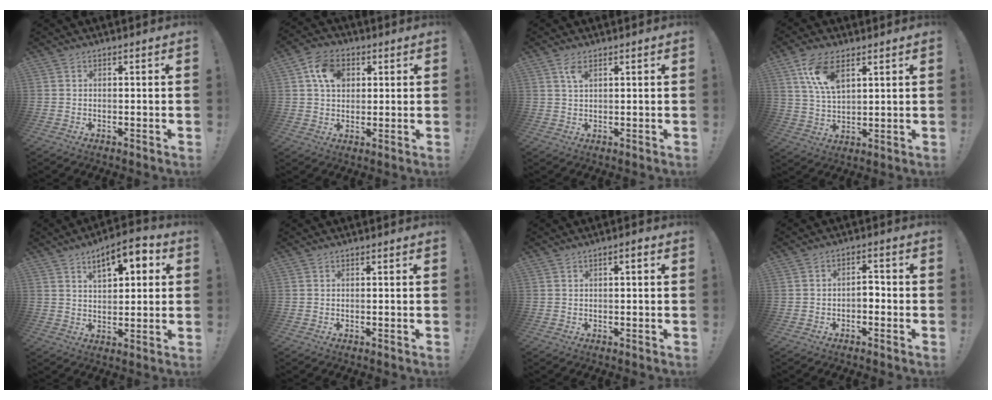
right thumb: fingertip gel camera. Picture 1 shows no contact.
{"total": 8.8, "force": [2.6, 6.7, 5.1], "torque": [-0.093, 0.012, 0.053]}
{"total": 3.1, "force": [1.5, 1.3, 2.3], "torque": [-0.044, 0.000, 0.025]}
{"total": 10.3, "force": [5.5, 5.2, 7.0], "torque": [-0.145, -0.010, 0.105]}
{"total": 9.5, "force": [4.6, 4.1, 7.3], "torque": [-0.105, -0.018, 0.078]}
{"total": 0.0}
{"total": 1.5, "force": [-0.3, 0.2, 1.5], "torque": [-0.026, 0.003, -0.007]}
{"total": 3.5, "force": [-1.8, 1.9, 2.3], "torque": [-0.046, 0.011, -0.034]}